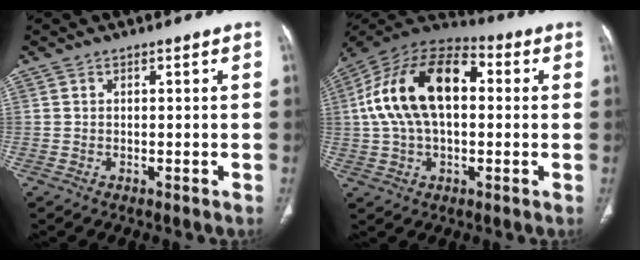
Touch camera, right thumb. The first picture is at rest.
{"total": 19.8, "force": [2.6, 11.5, 15.9], "torque": [-0.291, 0.039, 0.037]}